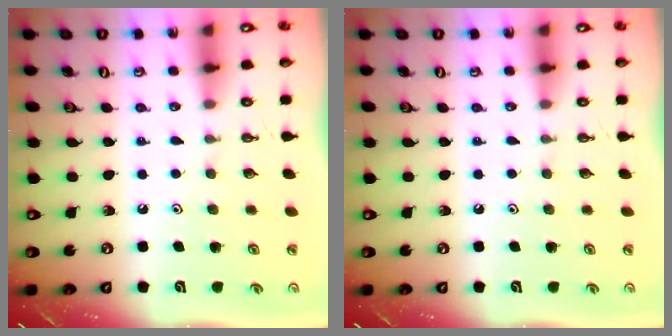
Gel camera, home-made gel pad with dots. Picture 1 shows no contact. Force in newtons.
{"total": 0.0}